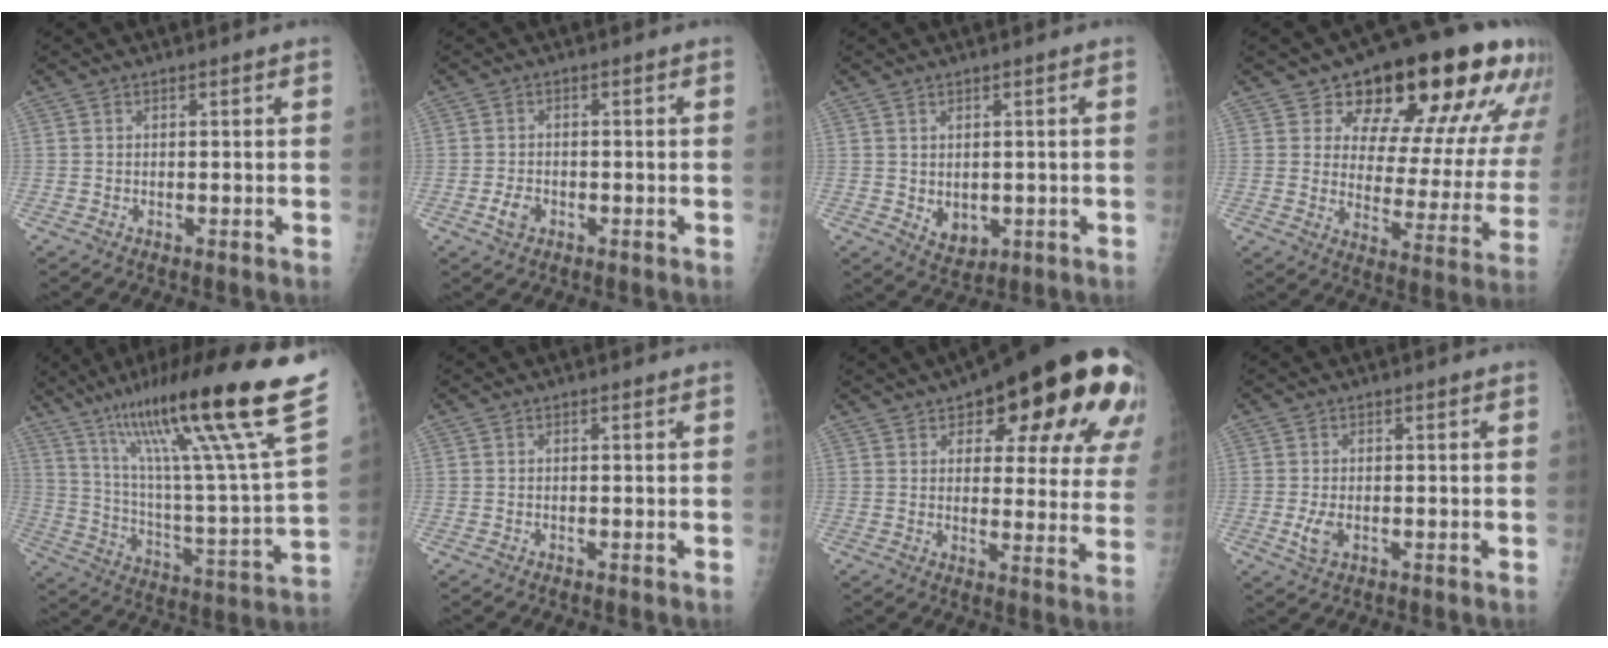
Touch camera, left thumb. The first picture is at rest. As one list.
[{"total": 2.8, "force": [-1.2, 1.9, 1.7], "torque": [-0.031, 0.008, -0.021]}, {"total": 4.5, "force": [-0.4, 3.3, 3.0], "torque": [-0.029, -0.003, 0.010]}, {"total": 23.5, "force": [13.1, 10.6, 16.4], "torque": [-0.179, -0.046, 0.181]}, {"total": 29.8, "force": [18.4, 2.3, 23.4], "torque": [-0.363, -0.053, 0.299]}, {"total": 0.0}, {"total": 26.2, "force": [14.6, 10.0, 19.3], "torque": [-0.212, -0.027, 0.184]}, {"total": 3.0, "force": [-0.6, 1.6, 2.4], "torque": [-0.055, -0.002, -0.012]}]